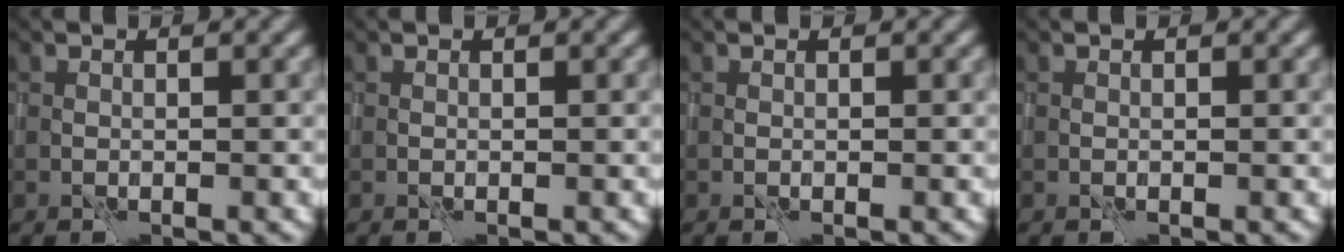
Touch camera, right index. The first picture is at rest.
{"total": 0.0}
{"total": 0.0}
{"total": 0.0}